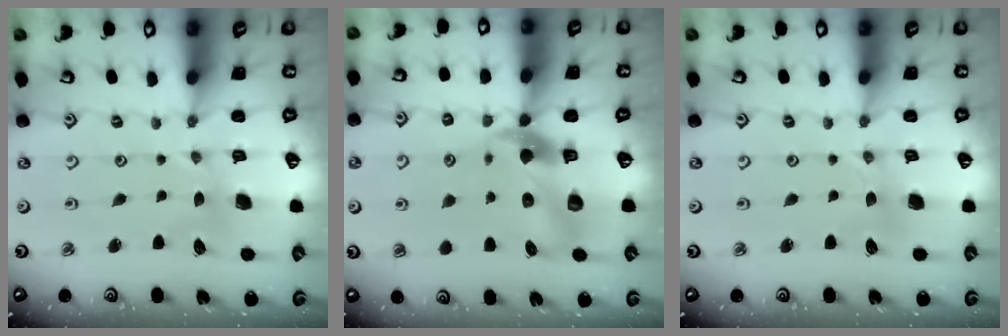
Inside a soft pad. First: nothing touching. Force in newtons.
{"total": 11.8, "press": 11.6, "slide": 1.7}
{"total": 0.0}